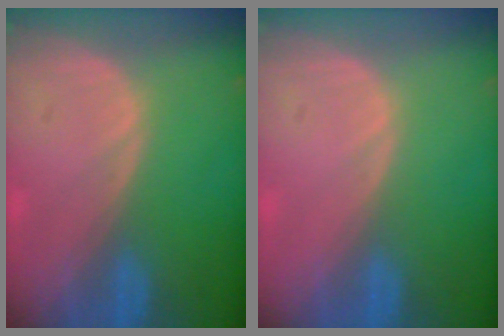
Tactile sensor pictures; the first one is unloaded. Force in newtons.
{"total": 0.0}